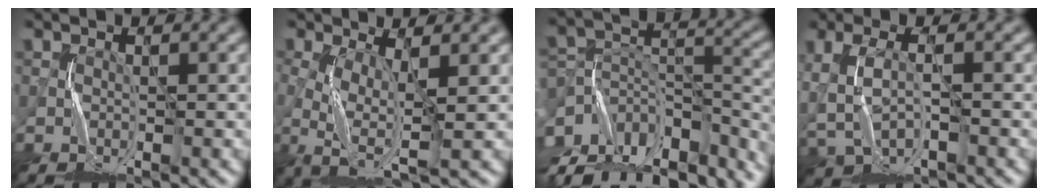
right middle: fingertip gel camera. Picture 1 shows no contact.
{"total": 4.3, "force": [-0.7, 1.5, 4.0], "torque": [-0.092, -0.006, -0.012]}
{"total": 11.3, "force": [-8.5, 4.9, 5.7], "torque": [-0.104, 0.025, -0.115]}
{"total": 3.0, "force": [-0.2, 1.8, 2.4], "torque": [-0.068, -0.002, -0.002]}